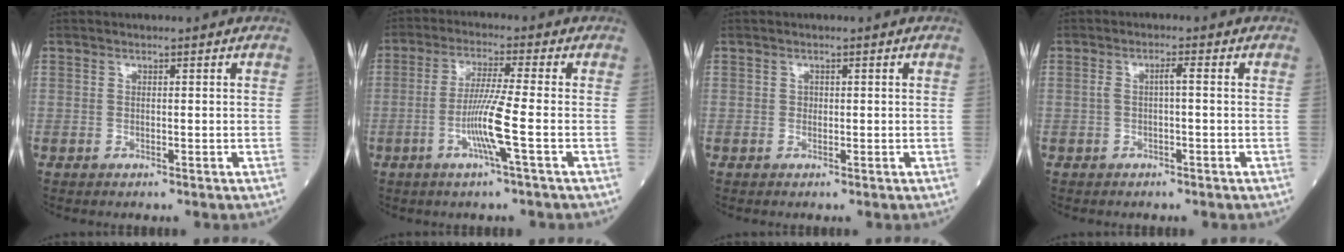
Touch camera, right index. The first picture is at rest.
{"total": 7.3, "force": [-2.2, -1.1, 6.8], "torque": [-0.134, -0.009, -0.048]}
{"total": 0.6, "force": [0.0, 0.5, 0.2], "torque": [0.000, 0.002, -0.001]}
{"total": 1.9, "force": [-0.1, 0.2, 1.9], "torque": [-0.034, 0.006, -0.002]}